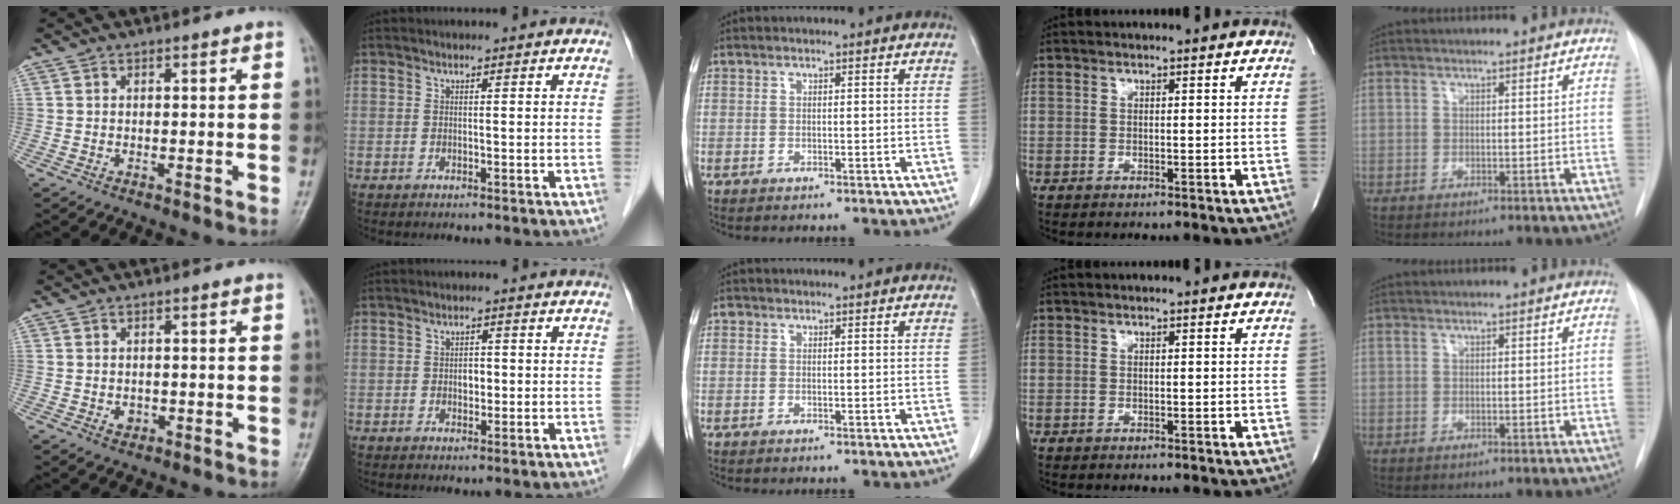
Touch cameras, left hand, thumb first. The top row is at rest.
{"thumb": {"total": 1.4, "force": [-0.2, 1.1, 0.8], "torque": [-0.008, 0.000, 0.001]}, "index": {"total": 1.6, "force": [-0.1, 1.1, 1.1], "torque": [-0.017, 0.002, -0.001]}, "middle": {"total": 0.5, "force": [0.2, 0.5, 0.1], "torque": [0.002, 0.003, 0.002]}}